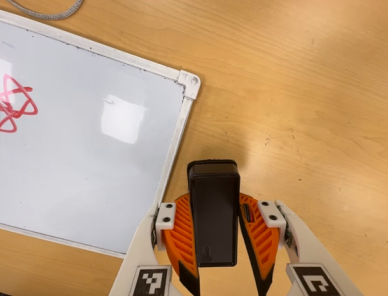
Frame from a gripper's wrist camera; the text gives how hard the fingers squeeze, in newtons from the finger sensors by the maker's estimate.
{"total": 9.0, "left": 7.1, "right": 10.8}